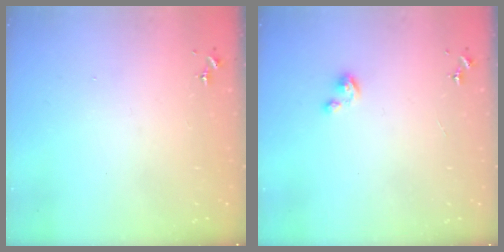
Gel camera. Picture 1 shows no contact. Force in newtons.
{"total": 3.2, "press": 3.2, "slide": 0.3}